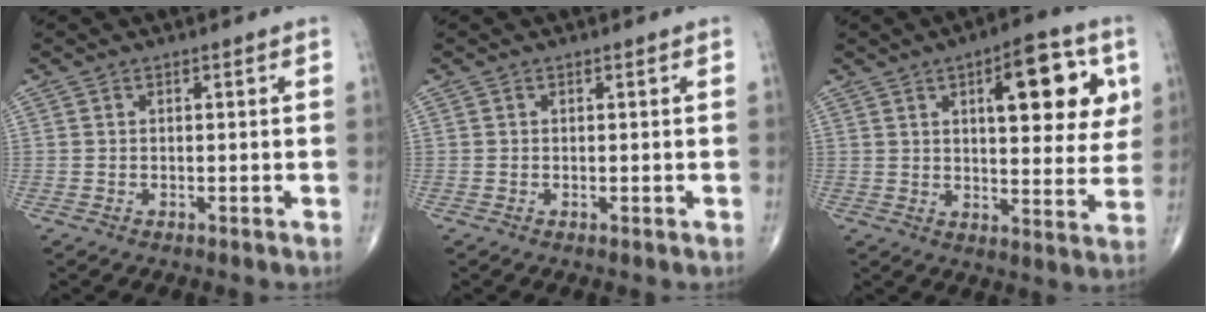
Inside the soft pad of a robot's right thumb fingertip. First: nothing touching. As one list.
[{"total": 0.0}, {"total": 16.7, "force": [5.9, 6.5, 14.2], "torque": [-0.151, -0.016, 0.079]}]